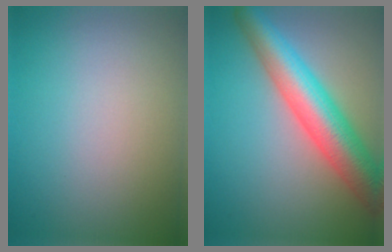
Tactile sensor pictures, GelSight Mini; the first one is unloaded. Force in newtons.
{"total": 8.1, "press": 8.1, "slide": 0.4}